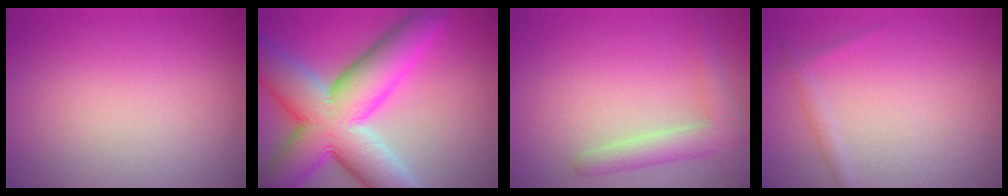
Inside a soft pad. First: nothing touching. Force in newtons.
{"total": 13.0, "press": 13.0, "slide": 0.8}
{"total": 3.0, "press": 3.0, "slide": 0.1}
{"total": 1.0, "press": 1.0, "slide": 0.0}